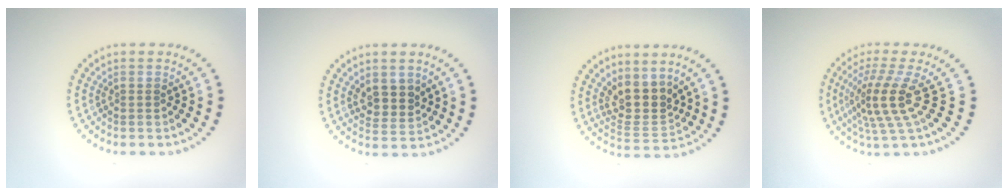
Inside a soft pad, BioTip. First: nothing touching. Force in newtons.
{"total": 2.4, "press": 2.3, "slide": 0.9}
{"total": 3.7, "press": 2.9, "slide": 2.3}
{"total": 4.5, "press": 3.1, "slide": 3.2}